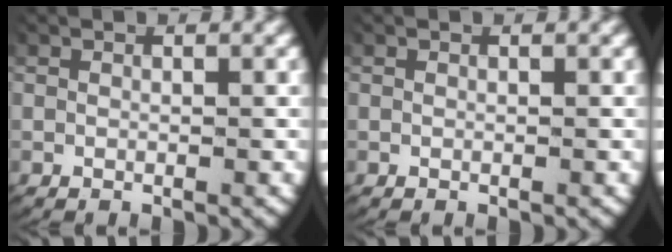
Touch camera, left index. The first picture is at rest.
{"total": 0.0}